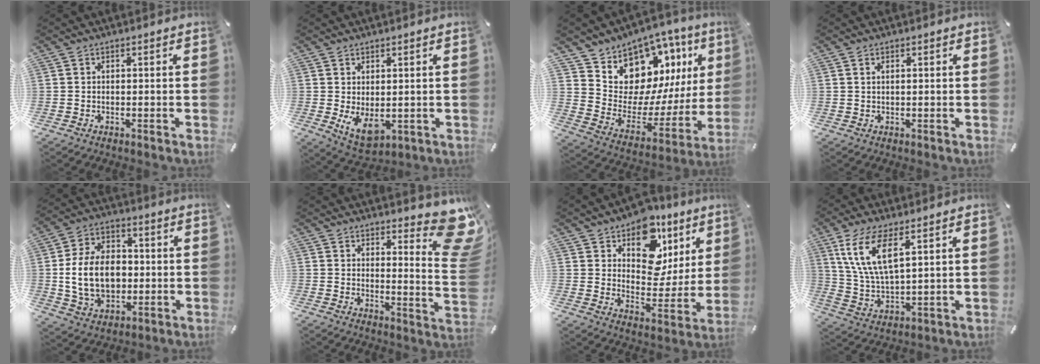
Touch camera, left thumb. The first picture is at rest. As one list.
[{"total": 7.0, "force": [0.2, 4.4, 5.5], "torque": [-0.096, -0.015, 0.006]}, {"total": 12.9, "force": [9.9, 8.0, 1.9], "torque": [-0.023, -0.117, 0.184]}, {"total": 0.9, "force": [0.4, 0.2, 0.8], "torque": [-0.015, 0.000, 0.006]}, {"total": 15.7, "force": [-0.4, 11.4, 10.8], "torque": [-0.230, 0.009, -0.006]}, {"total": 12.4, "force": [8.5, 4.4, 7.9], "torque": [-0.089, -0.068, 0.149]}, {"total": 15.2, "force": [8.3, 10.3, 7.4], "torque": [-0.097, -0.063, 0.149]}, {"total": 12.0, "force": [6.5, 4.3, 9.1], "torque": [-0.211, -0.014, 0.116]}]